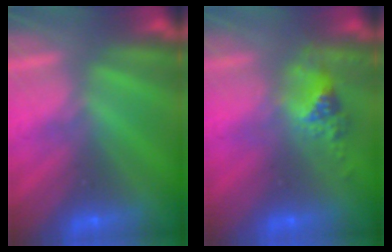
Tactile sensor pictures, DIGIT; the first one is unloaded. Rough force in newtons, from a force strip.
{"total": 2.4}